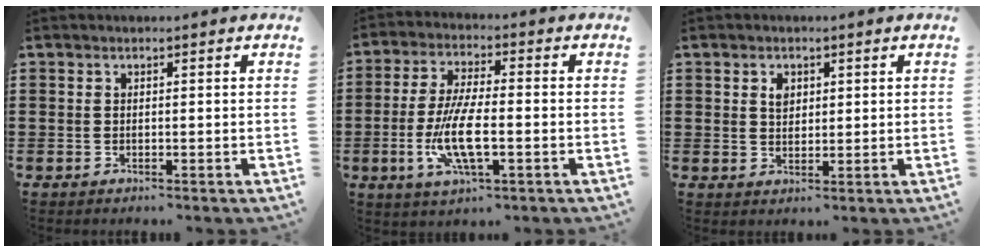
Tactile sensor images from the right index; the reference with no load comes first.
{"total": 8.8, "force": [-2.5, 2.6, 8.0], "torque": [-0.173, -0.012, -0.050]}
{"total": 2.2, "force": [0.9, 1.6, 1.3], "torque": [-0.021, 0.003, 0.015]}